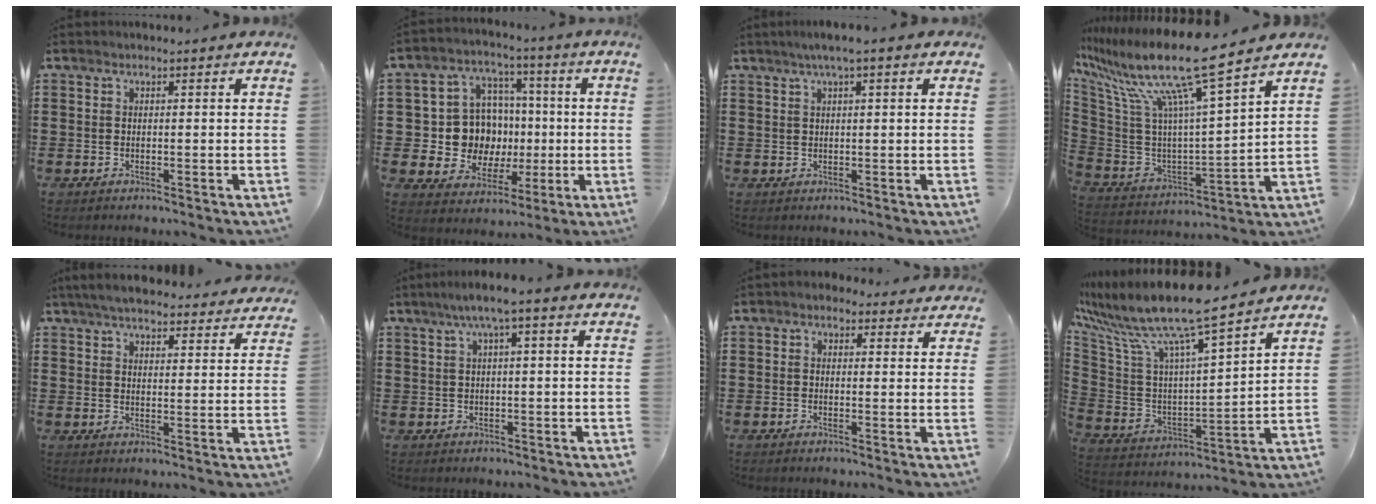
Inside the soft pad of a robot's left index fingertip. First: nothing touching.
{"total": 11.2, "force": [0.5, 10.4, 3.9], "torque": [-0.111, 0.006, 0.026]}
{"total": 2.3, "force": [1.1, -0.1, 2.0], "torque": [-0.038, 0.002, 0.018]}
{"total": 15.2, "force": [11.2, 0.6, 10.3], "torque": [-0.230, -0.076, 0.178]}
{"total": 5.3, "force": [5.0, 0.6, 1.5], "torque": [-0.048, -0.017, 0.091]}
{"total": 3.3, "force": [0.5, 0.1, 3.3], "torque": [-0.062, 0.002, 0.004]}
{"total": 1.6, "force": [1.0, 1.2, 0.5], "torque": [-0.006, 0.007, 0.014]}
{"total": 12.0, "force": [9.8, 0.5, 7.0], "torque": [-0.173, -0.069, 0.163]}